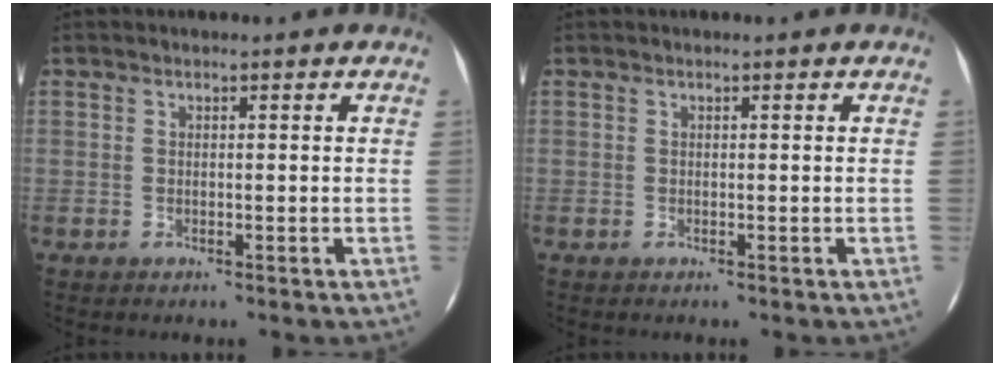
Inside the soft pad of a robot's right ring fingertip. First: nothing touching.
{"total": 0.0}